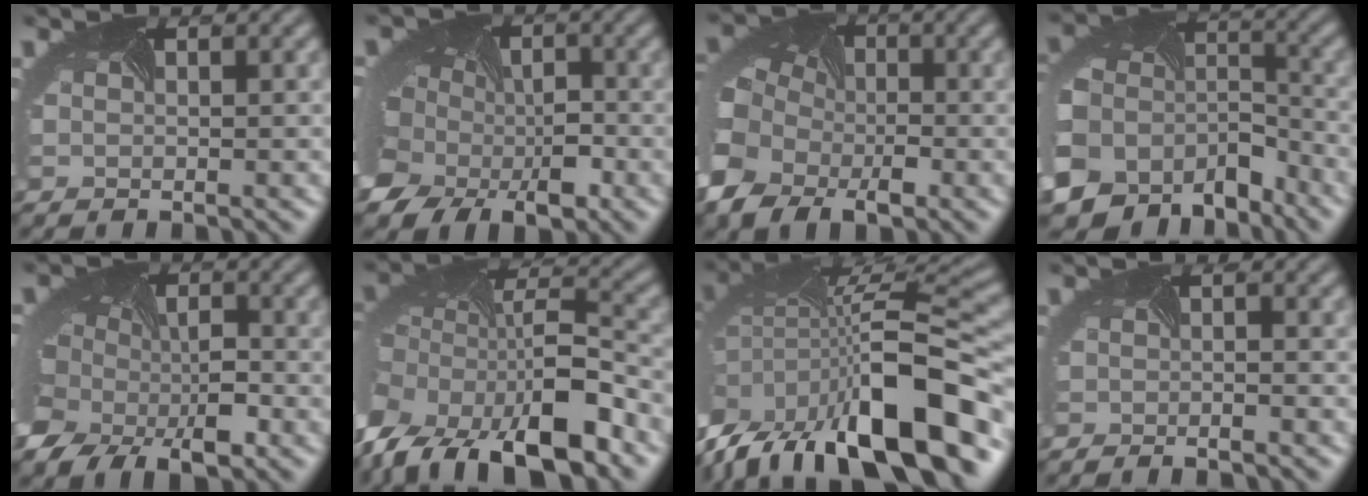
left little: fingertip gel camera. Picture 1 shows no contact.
{"total": 10.6, "force": [-2.4, 8.6, 5.7], "torque": [-0.118, -0.029, -0.058]}
{"total": 10.5, "force": [-4.0, 8.0, 5.6], "torque": [-0.123, -0.036, -0.082]}
{"total": 13.7, "force": [-8.2, 9.7, 5.1], "torque": [-0.131, -0.034, -0.114]}
{"total": 9.1, "force": [-2.4, 6.7, 5.7], "torque": [-0.096, -0.026, -0.034]}
{"total": 14.8, "force": [-7.9, 8.1, 9.5], "torque": [-0.196, -0.022, -0.124]}
{"total": 17.1, "force": [-7.3, 7.9, 13.3], "torque": [-0.233, -0.020, -0.108]}
{"total": 1.6, "force": [-1.5, 0.0, 0.6], "torque": [-0.008, -0.018, -0.020]}